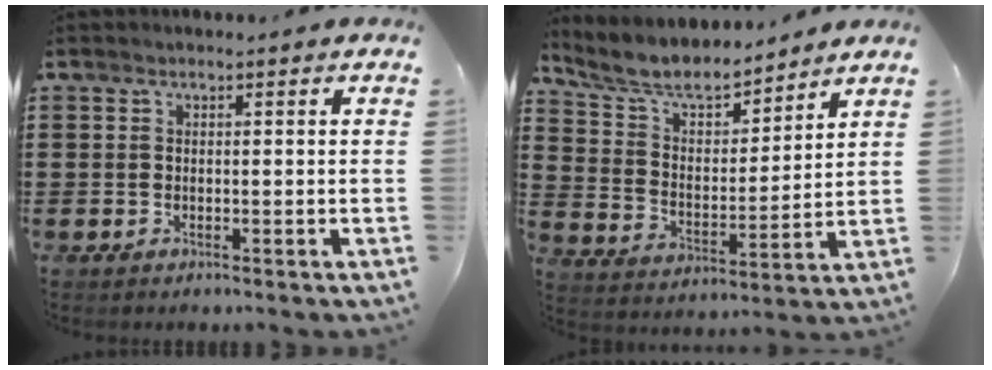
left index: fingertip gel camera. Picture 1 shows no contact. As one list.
[{"total": 7.5, "force": [6.6, 2.1, 2.8], "torque": [-0.085, -0.034, 0.115]}]